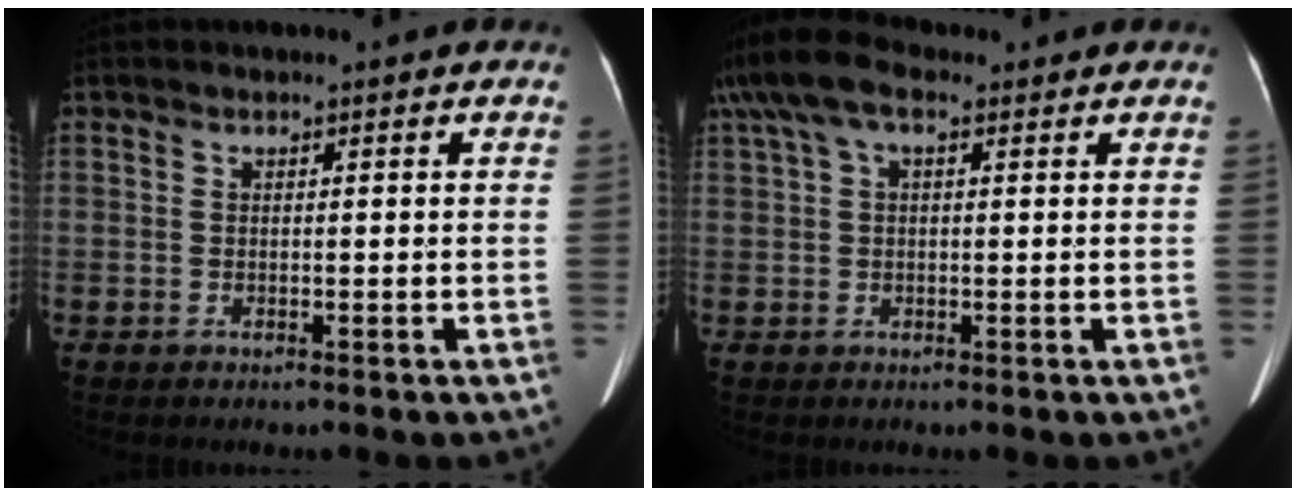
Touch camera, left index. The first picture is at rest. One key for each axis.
{"total": 9.7, "fx": 5.5, "fy": 4.5, "fz": 6.6, "tx": -0.148, "ty": 0.054, "tz": 0.103}